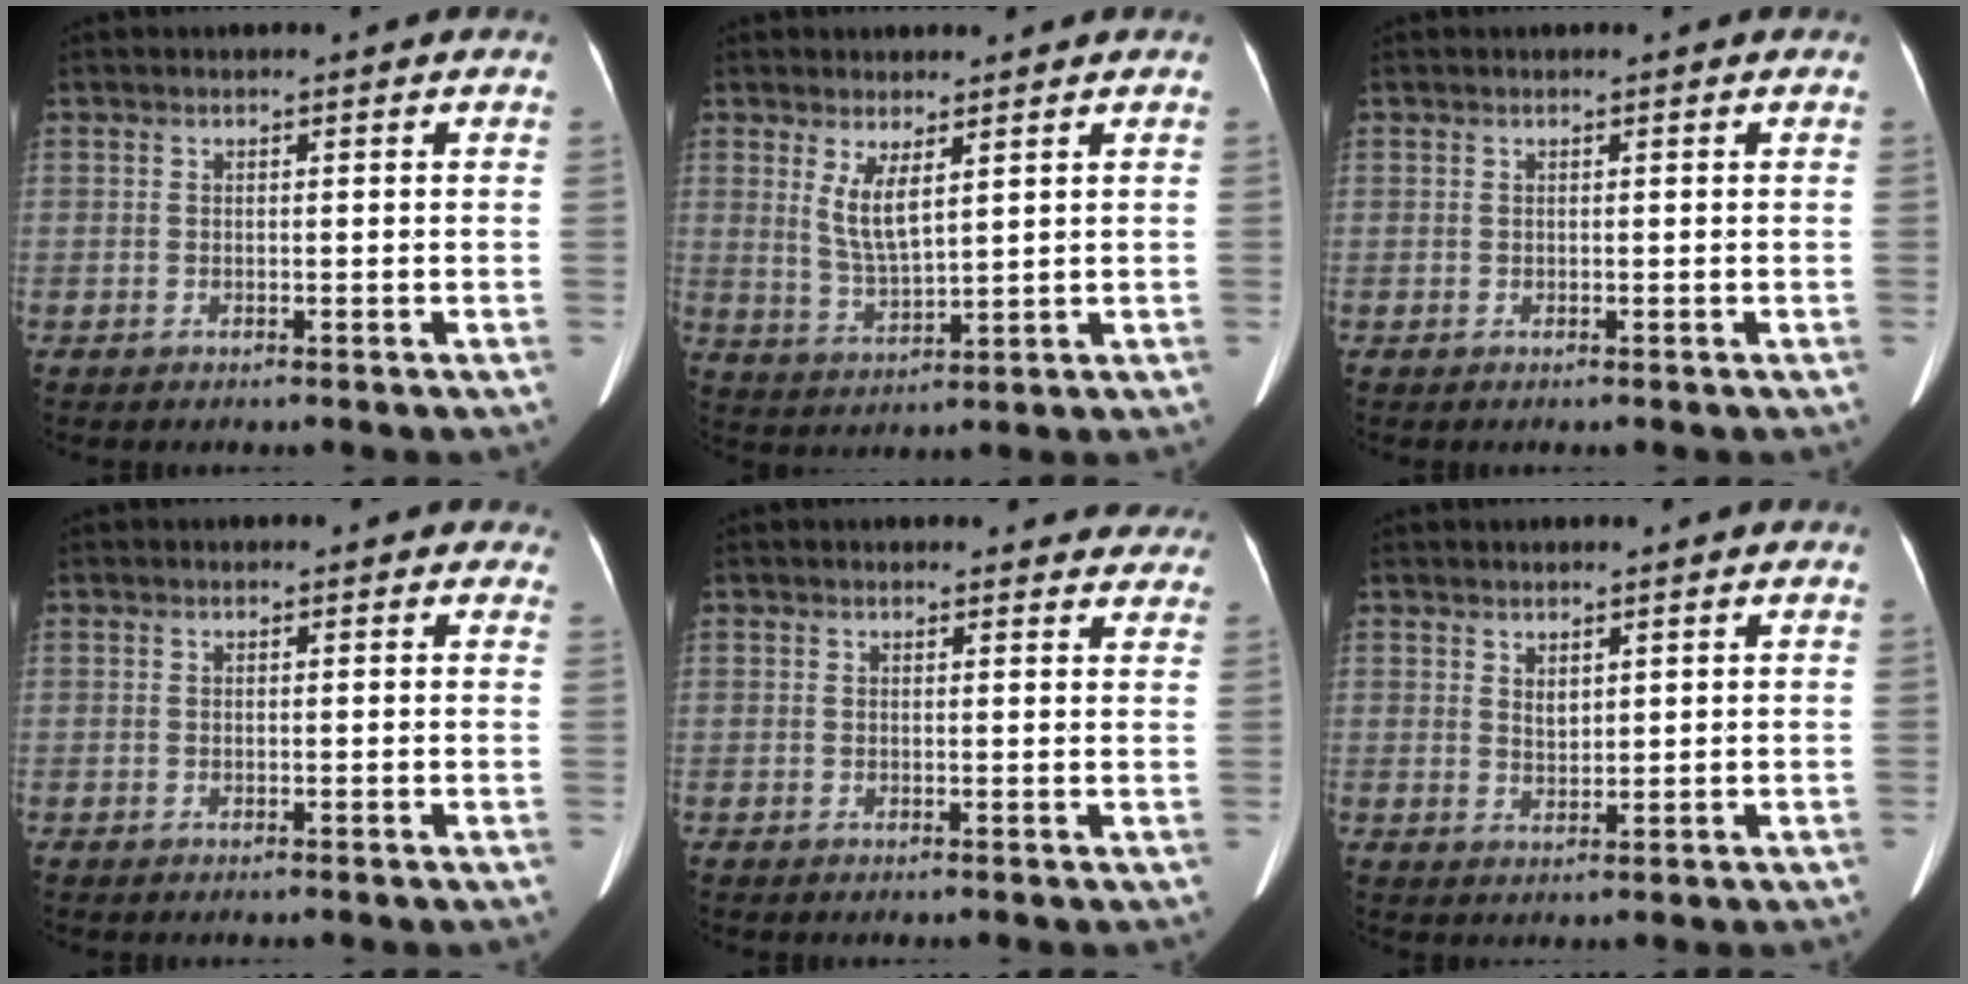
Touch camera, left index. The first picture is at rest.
{"total": 5.1, "force": [2.4, 1.1, 4.3], "torque": [-0.092, -0.012, 0.057]}
{"total": 0.0}
{"total": 1.2, "force": [0.7, 0.9, 0.1], "torque": [0.009, -0.001, -0.006]}
{"total": 7.1, "force": [6.6, 2.4, 0.6], "torque": [0.029, -0.007, 0.042]}
{"total": 1.8, "force": [1.1, 0.9, 1.1], "torque": [-0.021, -0.001, 0.029]}